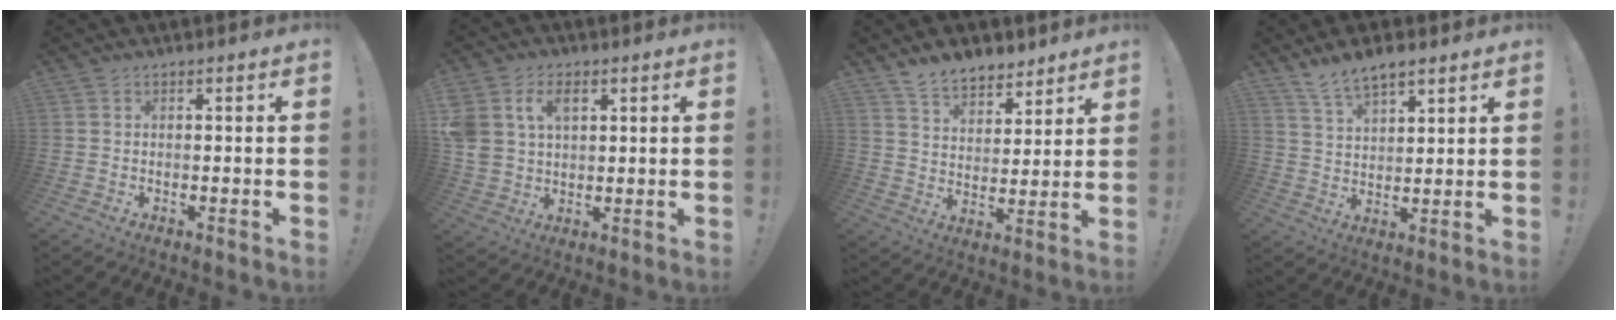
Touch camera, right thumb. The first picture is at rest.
{"total": 9.7, "force": [3.7, 7.1, 5.5], "torque": [-0.108, -0.004, 0.071]}
{"total": 9.4, "force": [7.9, 4.5, 2.2], "torque": [-0.038, -0.058, 0.154]}
{"total": 8.0, "force": [6.3, 3.3, 3.8], "torque": [-0.063, -0.033, 0.118]}